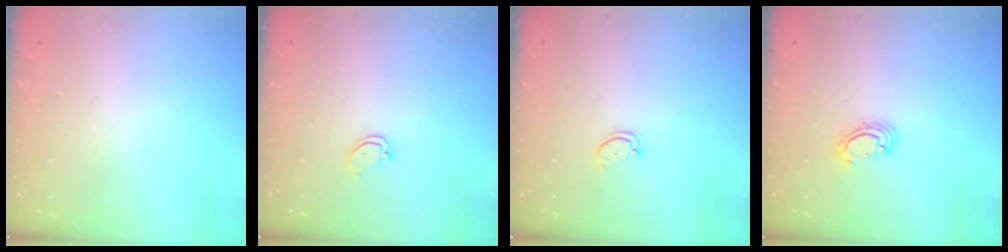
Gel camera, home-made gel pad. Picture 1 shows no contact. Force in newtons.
{"total": 3.4, "press": 3.4, "slide": 0.2}
{"total": 2.3, "press": 2.3, "slide": 0.4}
{"total": 3.5, "press": 3.5, "slide": 0.3}